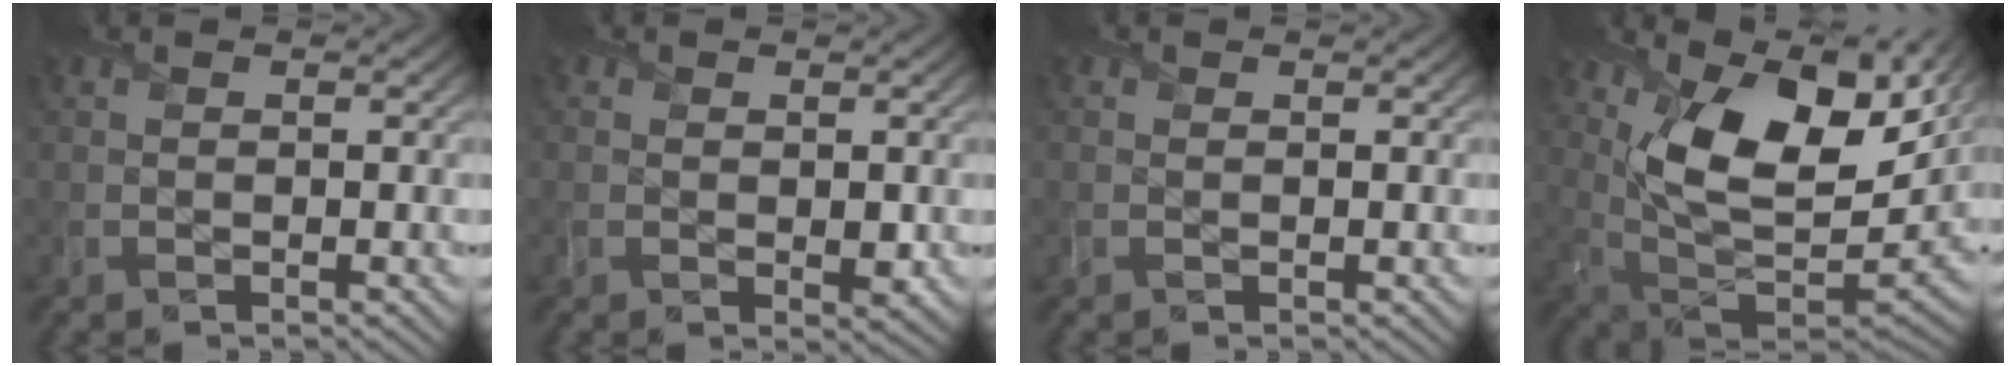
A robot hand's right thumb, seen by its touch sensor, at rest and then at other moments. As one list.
[{"total": 1.5, "force": [-0.2, 1.0, 1.1], "torque": [-0.018, -0.010, -0.001]}, {"total": 0.0}, {"total": 16.0, "force": [7.6, 7.8, 11.8], "torque": [-0.238, 0.004, 0.140]}]